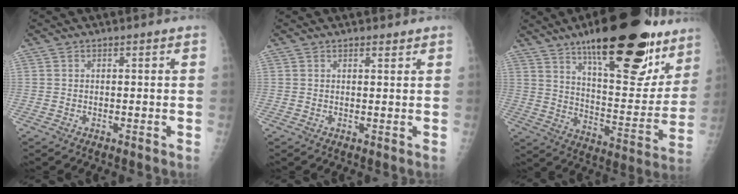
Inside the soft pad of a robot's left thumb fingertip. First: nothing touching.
{"total": 1.2, "force": [1.1, 0.5, 0.5], "torque": [-0.002, -0.007, 0.015]}
{"total": 28.2, "force": [18.0, 9.4, 19.6], "torque": [-0.240, -0.072, 0.271]}